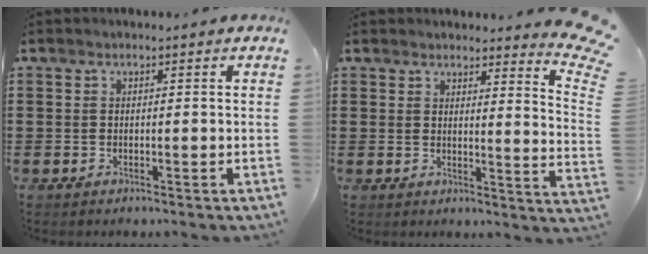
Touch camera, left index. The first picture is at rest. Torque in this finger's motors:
{"motor_torque": [2.14, 0.00, 0.73, 0.03]}